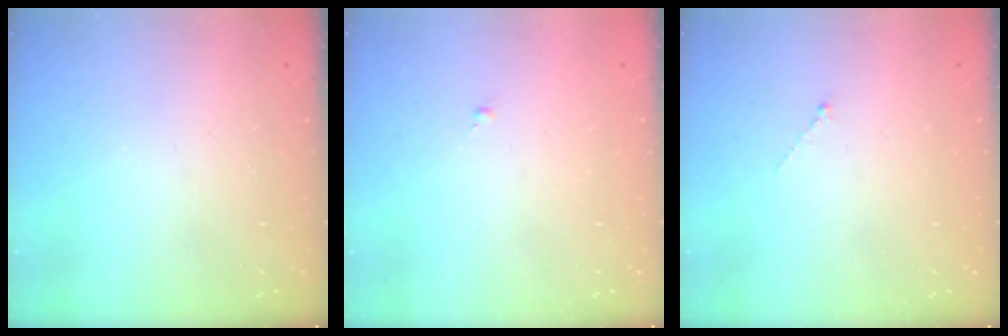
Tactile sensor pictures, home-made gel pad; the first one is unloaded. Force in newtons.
{"total": 0.0}
{"total": 0.0}